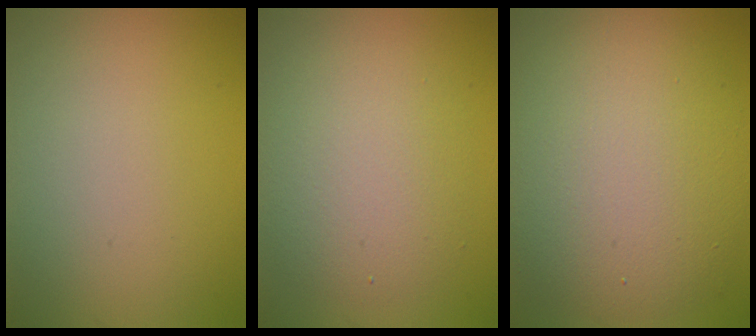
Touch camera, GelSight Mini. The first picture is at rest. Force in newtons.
{"total": 4.4, "press": 4.4, "slide": 0.3}
{"total": 9.8, "press": 9.8, "slide": 0.4}